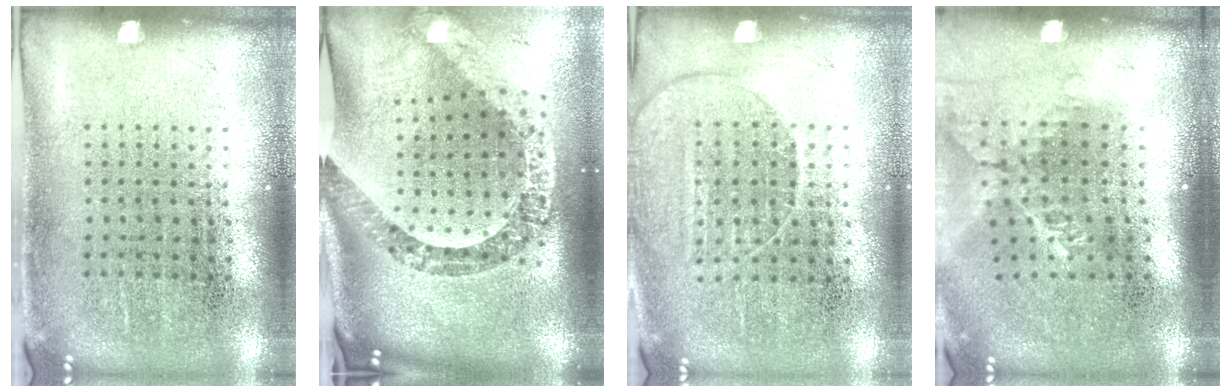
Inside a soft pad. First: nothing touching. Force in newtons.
{"total": 3.0, "press": 2.2, "slide": 2.0}
{"total": 1.4, "press": 1.3, "slide": 0.5}
{"total": 1.7, "press": 1.3, "slide": 1.0}